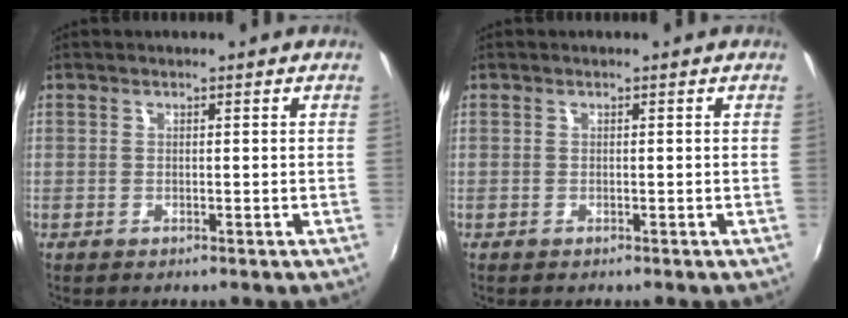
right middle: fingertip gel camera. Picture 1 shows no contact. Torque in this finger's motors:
{"motor_torque": [-0.16, -0.08, -0.05, -0.01]}